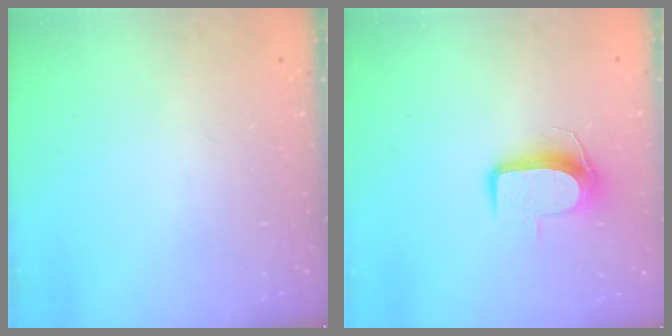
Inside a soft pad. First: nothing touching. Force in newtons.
{"total": 9.2, "press": 9.2, "slide": 0.7}